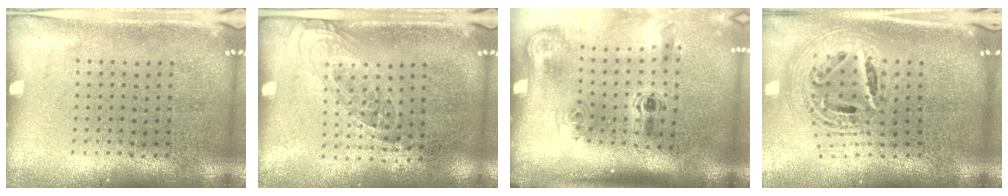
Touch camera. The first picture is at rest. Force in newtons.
{"total": 1.1, "press": 0.9, "slide": 0.6}
{"total": 2.3, "press": 1.5, "slide": 1.7}
{"total": 2.4, "press": 1.8, "slide": 1.7}